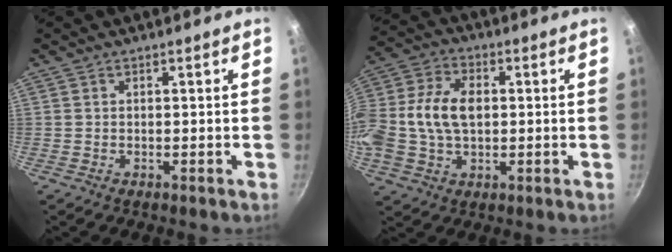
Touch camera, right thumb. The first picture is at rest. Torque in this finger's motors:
{"motor_torque": [2.53, 2.48, 1.51, -1.09, 0.27]}